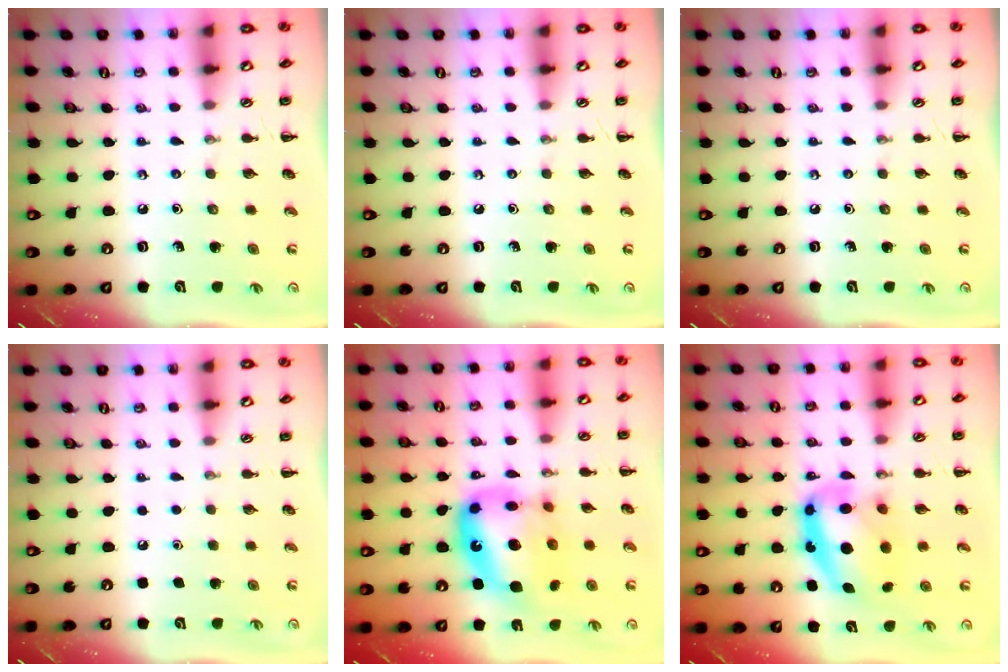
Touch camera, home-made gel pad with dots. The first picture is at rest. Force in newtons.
{"total": 0.0}
{"total": 0.0}
{"total": 1.6, "press": 1.5, "slide": 0.1}
{"total": 17.9, "press": 17.3, "slide": 4.7}
{"total": 13.6, "press": 13.2, "slide": 3.3}